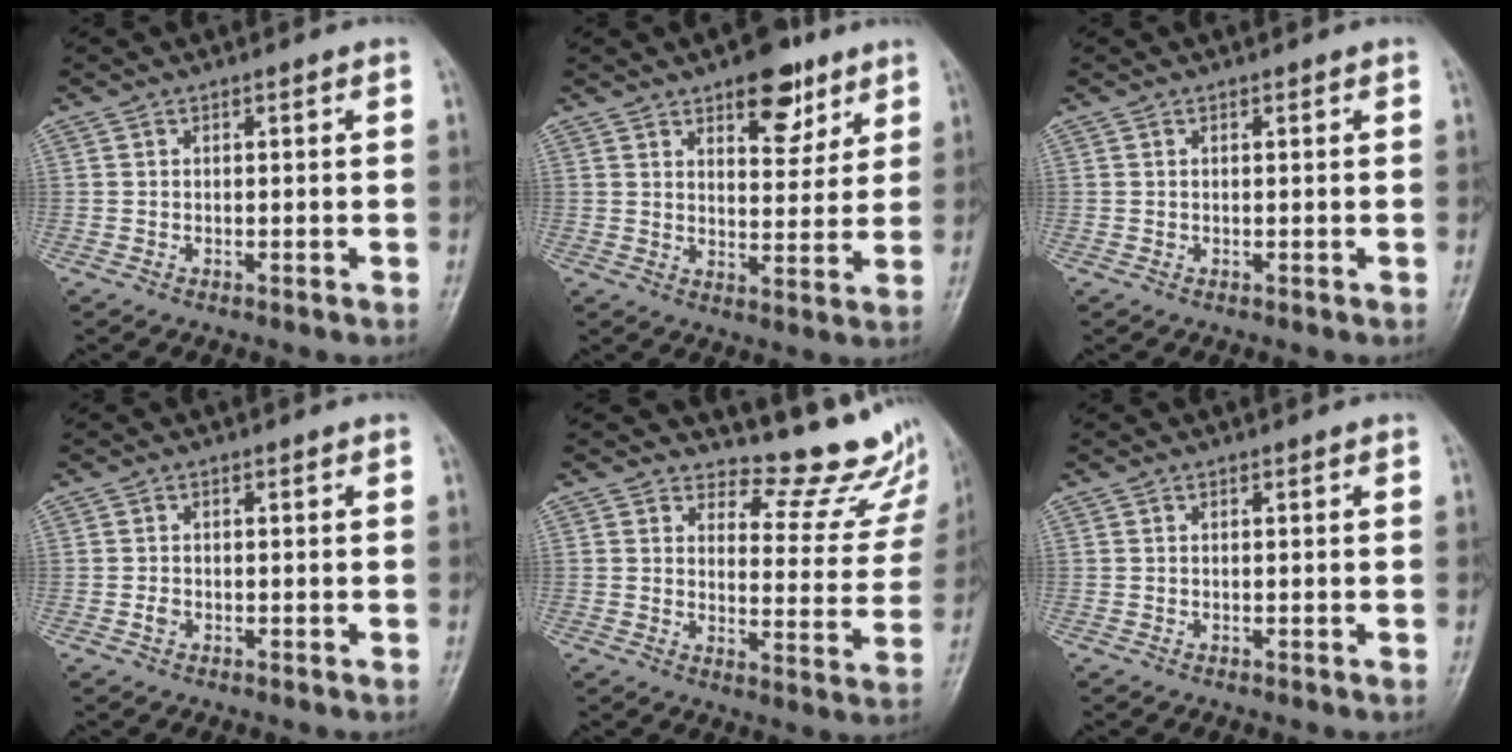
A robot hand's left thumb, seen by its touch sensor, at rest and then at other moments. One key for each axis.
{"total": 10.0, "fx": 6.1, "fy": 4.8, "fz": 6.2, "tx": -0.054, "ty": -0.032, "tz": 0.087}
{"total": 0.0}
{"total": 1.1, "fx": -0.4, "fy": 0.8, "fz": 0.6, "tx": -0.009, "ty": 0.001, "tz": -0.008}
{"total": 13.1, "fx": 12.1, "fy": 4.3, "fz": 2.6, "tx": 0.009, "ty": -0.127, "tz": 0.129}
{"total": 0.0}